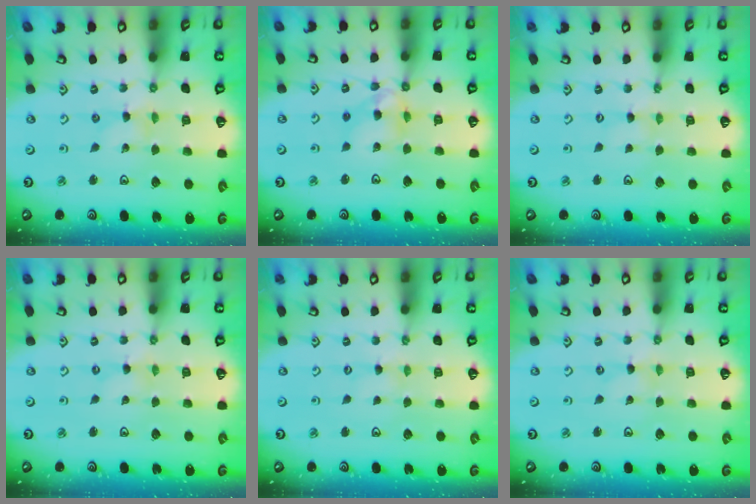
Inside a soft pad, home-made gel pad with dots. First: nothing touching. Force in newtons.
{"total": 8.5, "press": 8.5, "slide": 0.7}
{"total": 0.0}
{"total": 0.0}
{"total": 0.0}
{"total": 0.0}